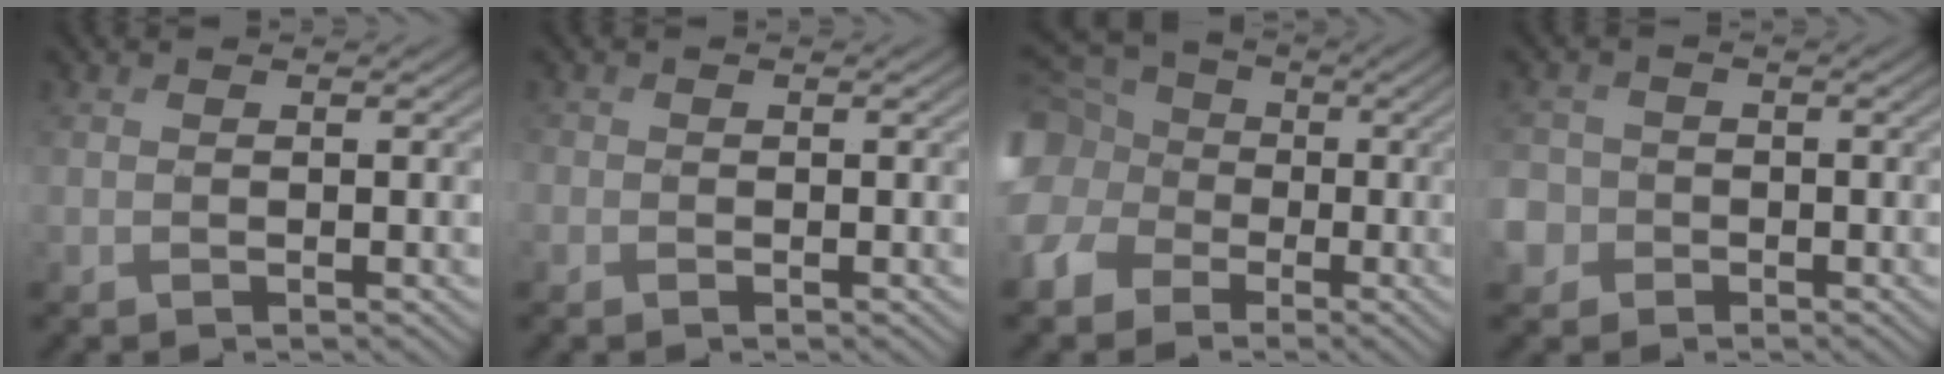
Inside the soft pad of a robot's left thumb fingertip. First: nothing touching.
{"total": 0.9, "force": [-0.4, 0.8, 0.0], "torque": [0.002, -0.007, -0.011]}
{"total": 14.6, "force": [-1.7, 12.7, 6.9], "torque": [-0.226, -0.019, -0.071]}
{"total": 4.7, "force": [-1.9, 4.1, 1.1], "torque": [-0.033, -0.009, -0.056]}